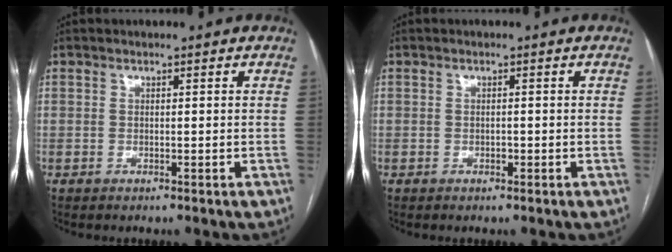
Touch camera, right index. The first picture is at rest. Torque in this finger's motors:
{"motor_torque": [0.07, 0.14, -0.03, 0.00]}